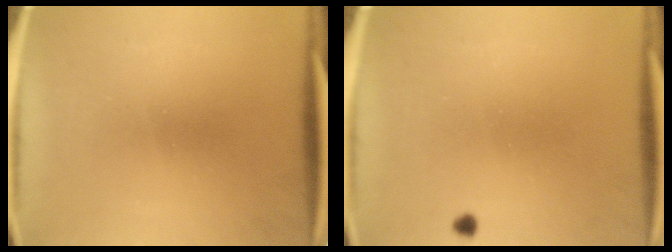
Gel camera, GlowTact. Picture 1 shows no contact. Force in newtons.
{"total": 0.7}